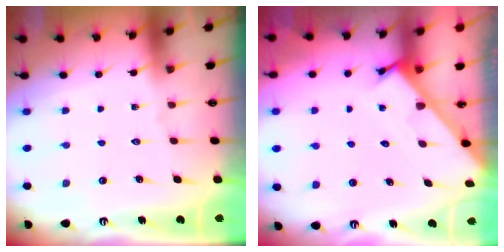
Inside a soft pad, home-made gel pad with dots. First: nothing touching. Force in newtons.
{"total": 2.5, "press": 2.5, "slide": 0.1}